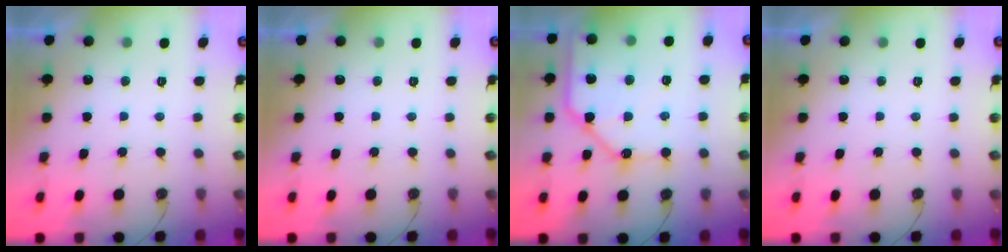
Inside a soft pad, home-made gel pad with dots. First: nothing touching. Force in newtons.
{"total": 0.0}
{"total": 14.1, "press": 14.0, "slide": 1.9}
{"total": 0.0}